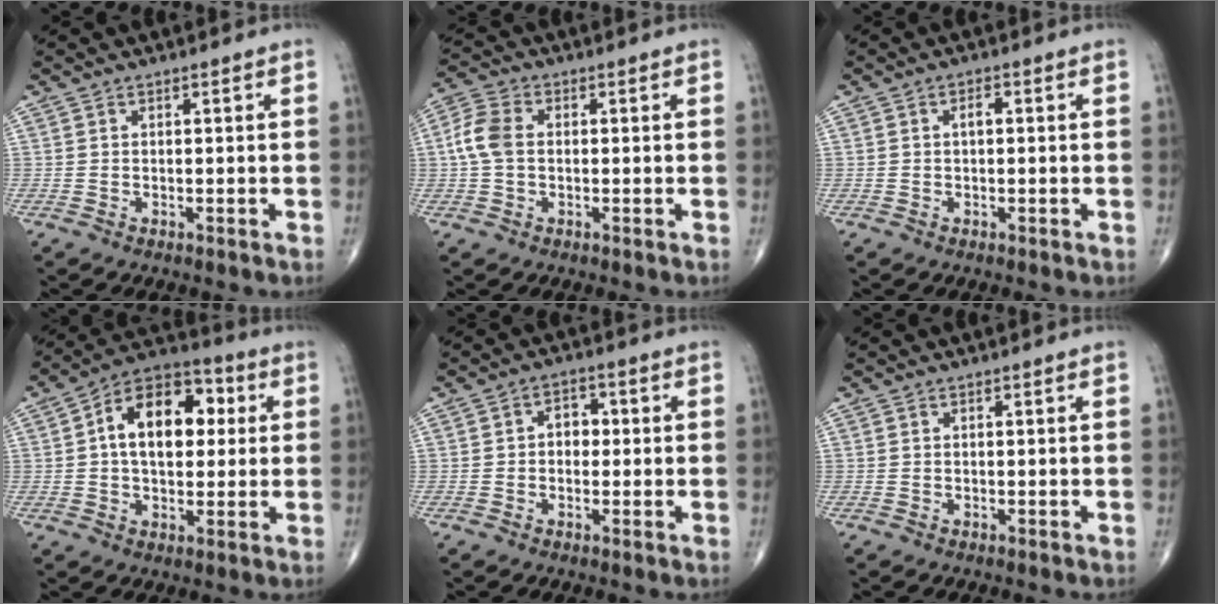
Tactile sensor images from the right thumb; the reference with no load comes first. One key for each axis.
{"total": 6.1, "fx": 0.2, "fy": 4.1, "fz": 4.5, "tx": -0.107, "ty": 0.017, "tz": -0.003}
{"total": 1.5, "fx": 0.1, "fy": 0.8, "fz": 1.3, "tx": -0.020, "ty": 0.002, "tz": -0.003}
{"total": 15.6, "fx": 2.8, "fy": 9.6, "fz": 12.0, "tx": -0.162, "ty": 0.022, "tz": 0.034}
{"total": 4.0, "fx": 0.2, "fy": 3.0, "fz": 2.7, "tx": -0.022, "ty": 0.012, "tz": -0.005}
{"total": 0.0}